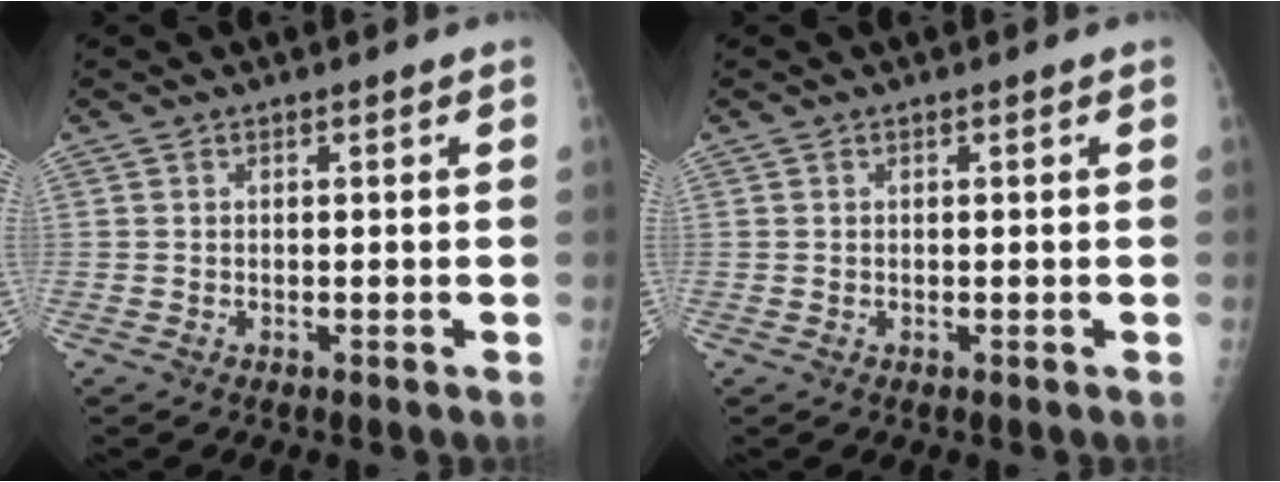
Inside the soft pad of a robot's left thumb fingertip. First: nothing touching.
{"total": 0.0}